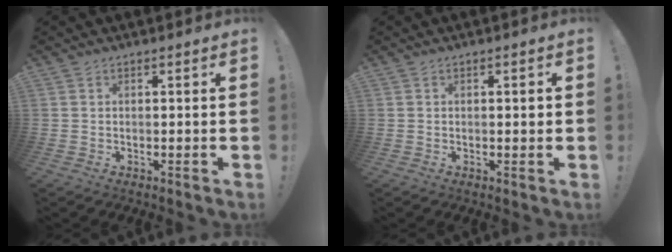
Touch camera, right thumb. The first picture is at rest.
{"total": 0.9, "force": [0.0, 0.1, 0.9], "torque": [-0.018, 0.002, -0.001]}